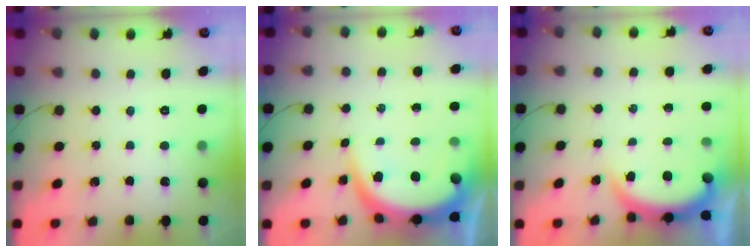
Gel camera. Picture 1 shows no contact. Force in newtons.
{"total": 9.4, "press": 9.4, "slide": 0.8}
{"total": 3.2, "press": 3.1, "slide": 0.5}